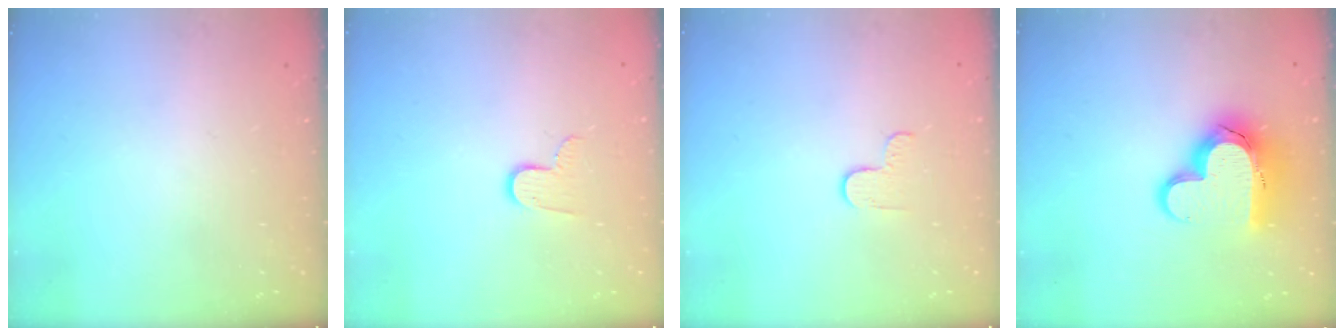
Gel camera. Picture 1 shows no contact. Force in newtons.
{"total": 7.6, "press": 7.6, "slide": 0.6}
{"total": 2.7, "press": 2.6, "slide": 0.4}
{"total": 15.6, "press": 15.5, "slide": 1.3}